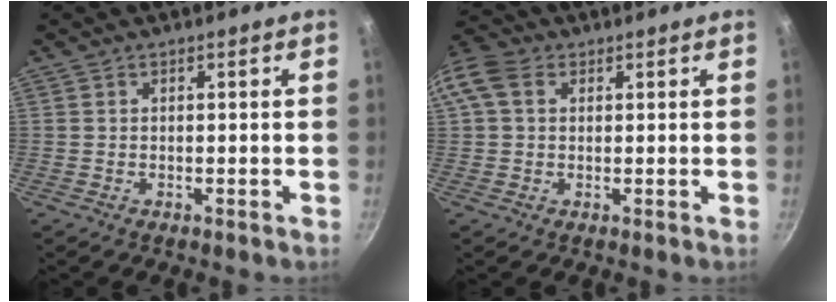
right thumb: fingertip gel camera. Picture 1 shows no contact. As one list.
[{"total": 9.0, "force": [2.5, 6.8, 5.4], "torque": [-0.109, 0.018, 0.033]}]